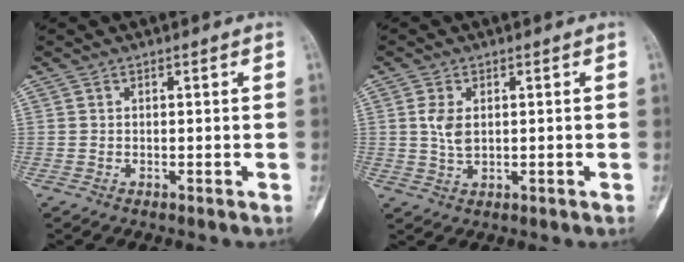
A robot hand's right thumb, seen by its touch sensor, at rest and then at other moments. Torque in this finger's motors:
{"motor_torque": [0.57, 0.83, 0.52, 0.10, 0.18]}